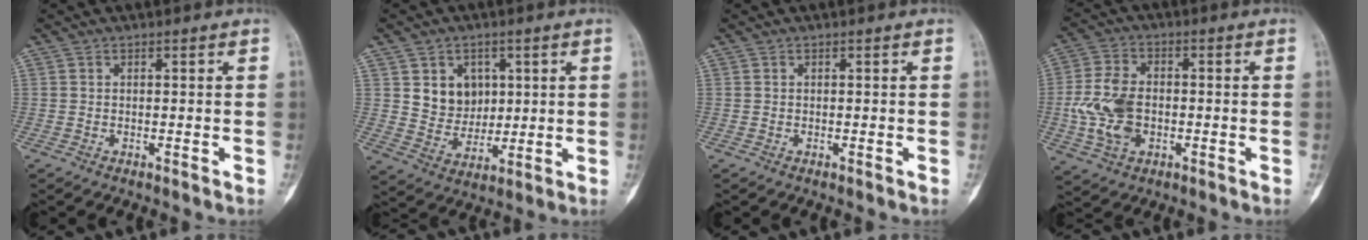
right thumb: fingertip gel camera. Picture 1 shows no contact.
{"total": 8.4, "force": [2.5, 7.0, 3.9], "torque": [-0.028, -0.015, 0.052]}
{"total": 0.0}
{"total": 10.8, "force": [-1.5, 7.2, 7.9], "torque": [-0.156, 0.010, -0.028]}